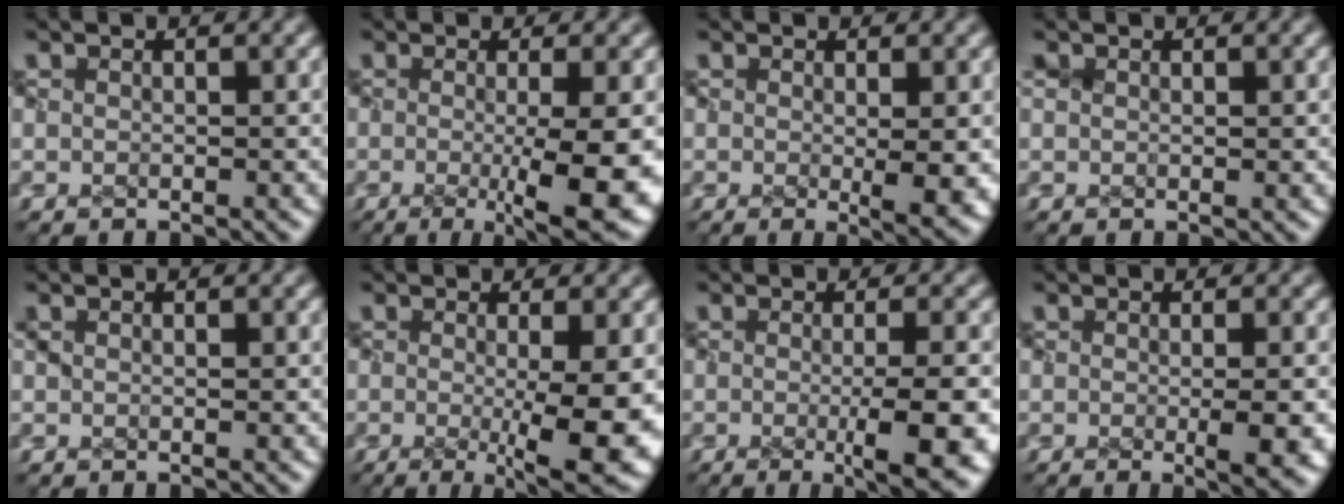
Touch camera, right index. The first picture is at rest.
{"total": 6.7, "force": [-2.7, 1.9, 5.9], "torque": [-0.053, -0.013, -0.033]}
{"total": 2.4, "force": [0.0, 0.6, 2.3], "torque": [-0.027, -0.013, 0.008]}
{"total": 1.2, "force": [0.7, 0.8, 0.6], "torque": [-0.016, 0.001, 0.009]}
{"total": 0.8, "force": [0.4, 0.6, 0.4], "torque": [-0.009, 0.004, 0.003]}
{"total": 6.2, "force": [-1.8, 1.6, 5.7], "torque": [-0.055, -0.016, -0.017]}
{"total": 5.9, "force": [-3.3, 1.7, 4.6], "torque": [-0.038, -0.009, -0.046]}
{"total": 2.3, "force": [-0.5, 0.5, 2.2], "torque": [-0.025, -0.009, -0.002]}